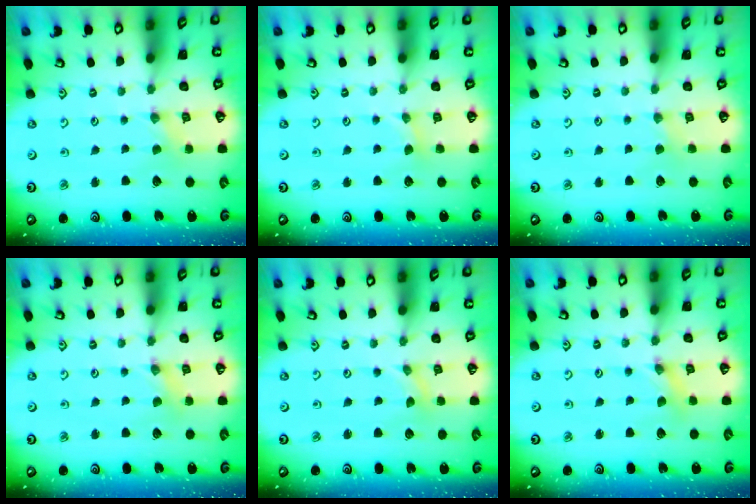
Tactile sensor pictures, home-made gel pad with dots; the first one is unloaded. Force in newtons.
{"total": 1.7, "press": 1.7, "slide": 0.3}
{"total": 1.6, "press": 1.5, "slide": 0.4}
{"total": 1.4, "press": 1.3, "slide": 0.2}
{"total": 0.0}
{"total": 1.7, "press": 1.6, "slide": 0.3}